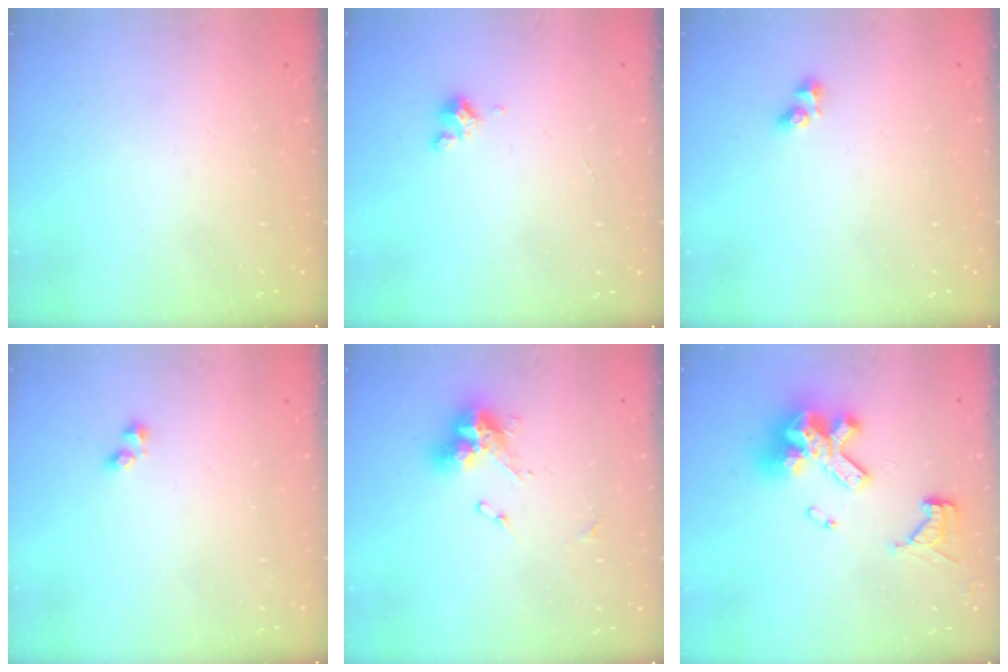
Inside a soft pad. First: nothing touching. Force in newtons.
{"total": 1.2, "press": 1.2, "slide": 0.2}
{"total": 2.4, "press": 2.4, "slide": 0.2}
{"total": 2.2, "press": 2.0, "slide": 0.9}
{"total": 10.8, "press": 10.8, "slide": 1.1}
{"total": 16.4, "press": 16.3, "slide": 2.0}